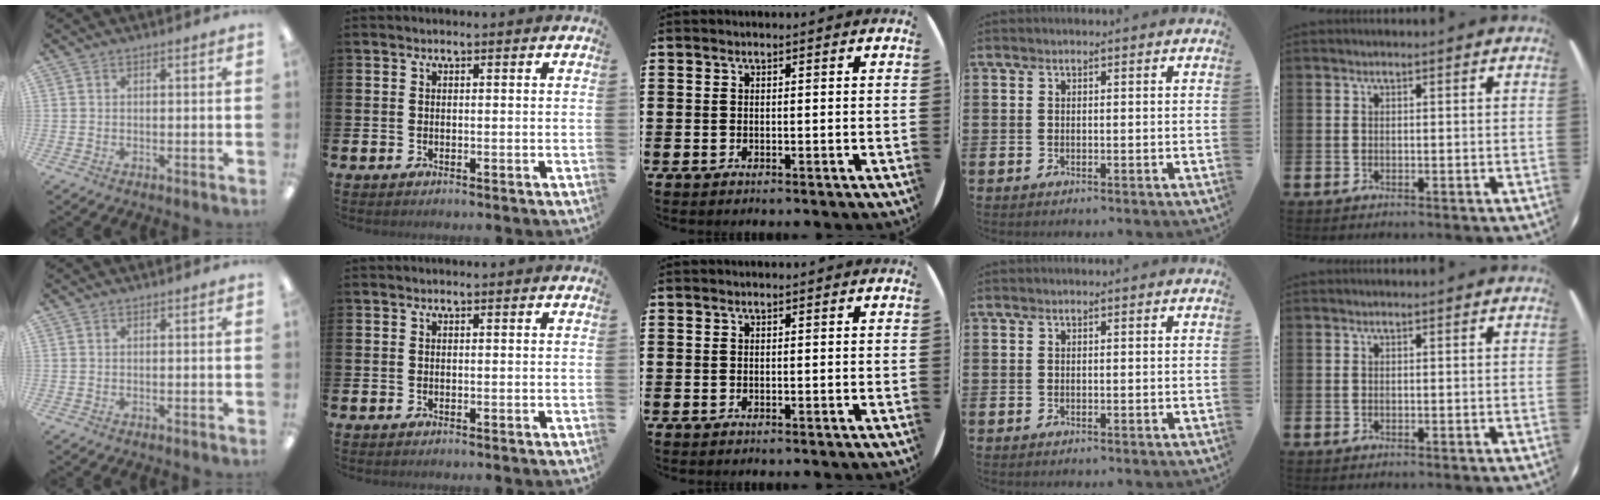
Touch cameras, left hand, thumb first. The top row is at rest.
{}